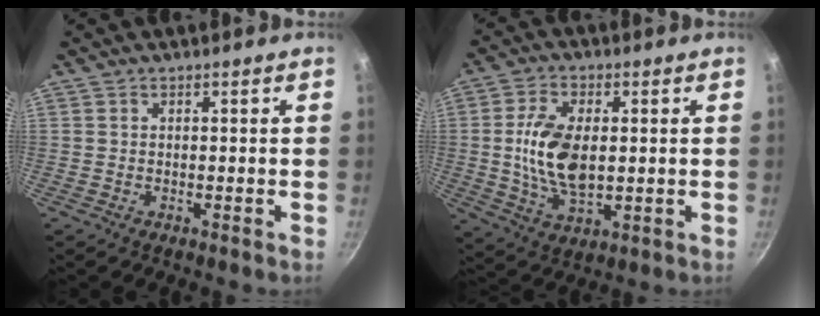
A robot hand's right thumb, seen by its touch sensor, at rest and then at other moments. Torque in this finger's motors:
{"motor_torque": [2.06, 1.80, 1.64, -0.83, 0.13]}